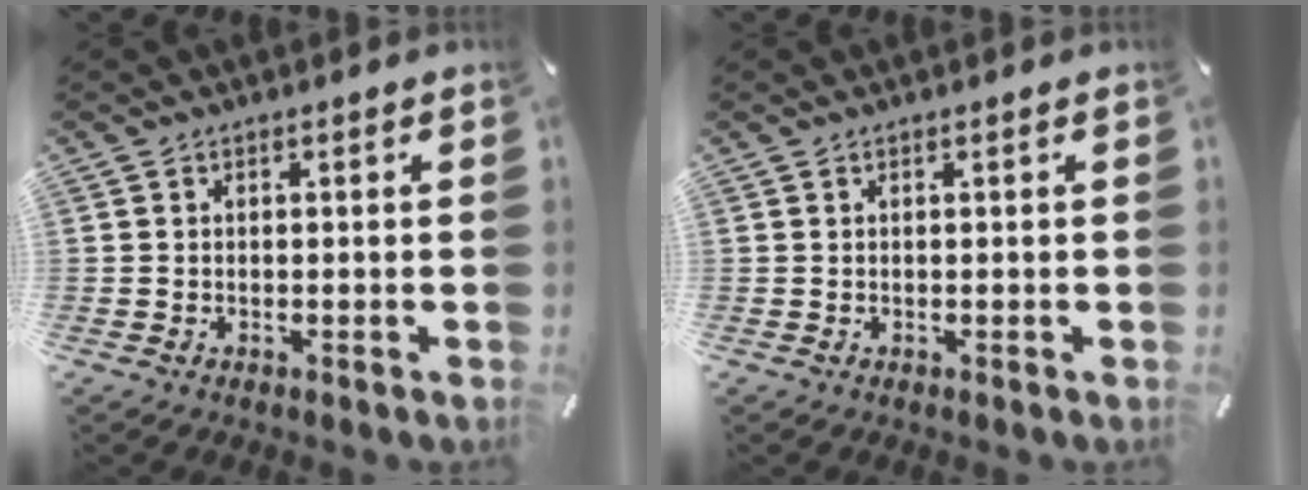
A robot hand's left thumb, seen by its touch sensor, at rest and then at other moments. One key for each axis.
{"total": 0.0}